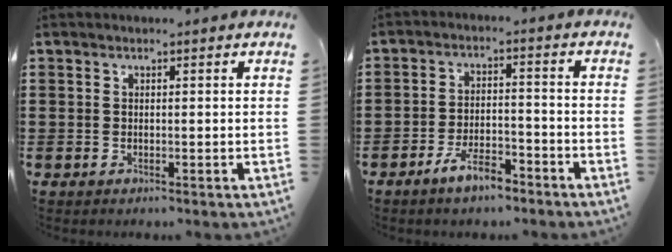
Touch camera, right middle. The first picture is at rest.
{"total": 5.8, "force": [-4.4, 1.7, 3.3], "torque": [-0.065, 0.006, -0.085]}